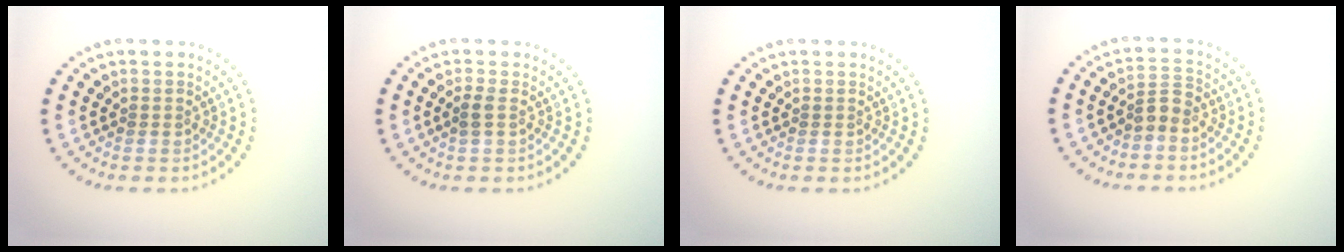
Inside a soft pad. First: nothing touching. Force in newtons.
{"total": 0.8, "press": 0.8, "slide": 0.3}
{"total": 0.0}
{"total": 1.8, "press": 1.4, "slide": 1.1}